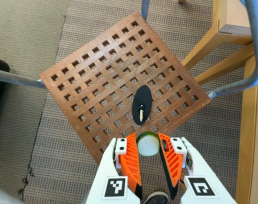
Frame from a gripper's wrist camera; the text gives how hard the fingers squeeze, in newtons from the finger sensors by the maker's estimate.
{"total": 10.1, "left": 10.0, "right": 10.3}